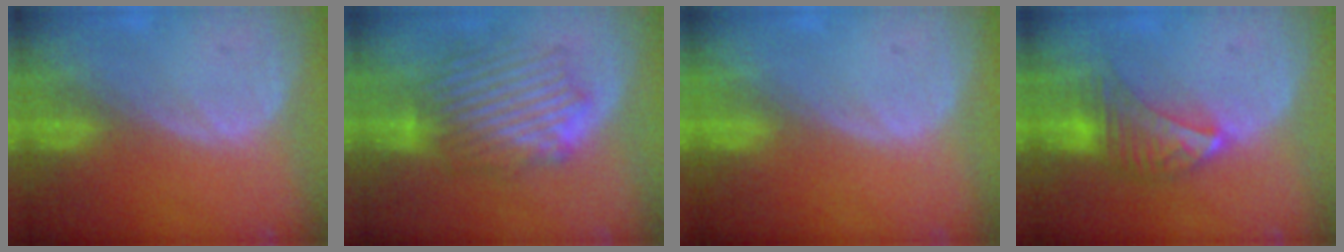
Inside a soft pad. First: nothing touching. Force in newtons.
{"total": 8.6, "press": 8.3, "slide": 2.0}
{"total": 0.0}
{"total": 6.8, "press": 6.3, "slide": 2.6}